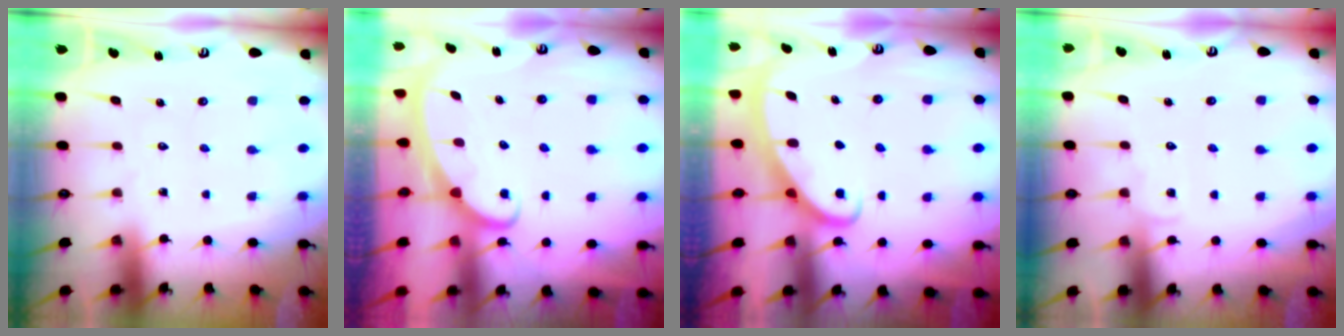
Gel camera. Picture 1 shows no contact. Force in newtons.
{"total": 2.4, "press": 2.3, "slide": 0.3}
{"total": 2.6, "press": 2.6, "slide": 0.4}
{"total": 6.1, "press": 6.1, "slide": 0.6}